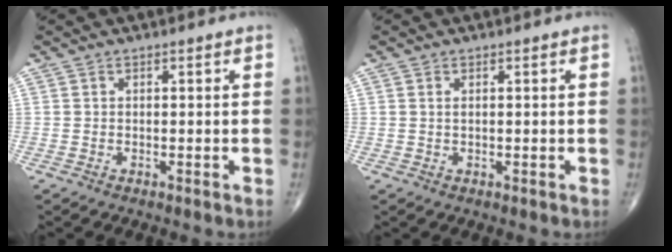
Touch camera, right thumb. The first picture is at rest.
{"total": 0.7, "force": [0.3, 0.3, 0.6], "torque": [-0.016, 0.003, 0.007]}